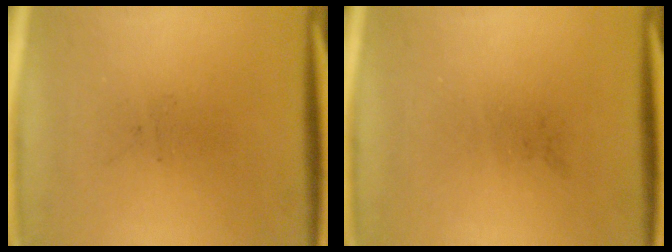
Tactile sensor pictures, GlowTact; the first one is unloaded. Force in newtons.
{"total": 0.0}